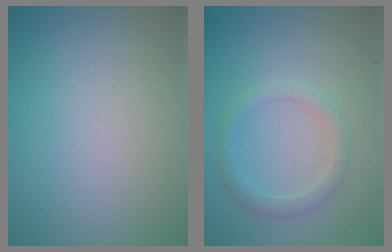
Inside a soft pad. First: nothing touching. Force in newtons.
{"total": 2.0, "press": 2.0, "slide": 0.1}